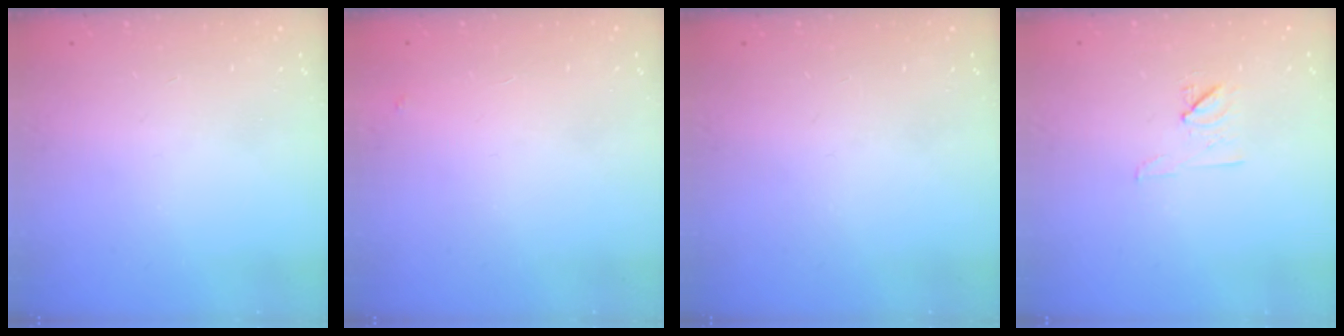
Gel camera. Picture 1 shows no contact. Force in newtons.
{"total": 3.8, "press": 3.8, "slide": 0.2}
{"total": 0.0}
{"total": 7.3, "press": 7.2, "slide": 1.3}